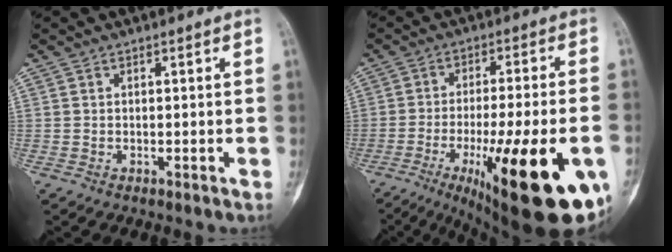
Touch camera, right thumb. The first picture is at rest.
{"total": 26.8, "force": [-10.3, 7.0, 23.8], "torque": [-0.297, 0.006, -0.138]}